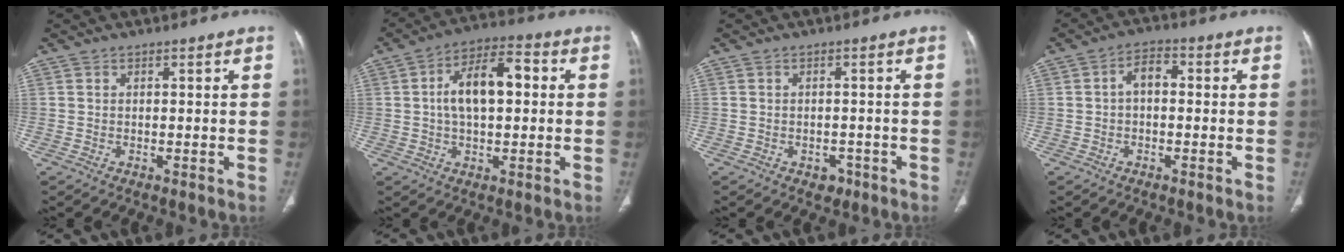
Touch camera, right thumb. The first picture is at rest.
{"total": 11.7, "force": [1.4, 6.1, 9.9], "torque": [-0.166, 0.027, 0.016]}
{"total": 2.2, "force": [-1.1, 1.7, 0.8], "torque": [0.003, 0.007, -0.009]}
{"total": 4.3, "force": [-0.1, 2.6, 3.4], "torque": [-0.049, 0.017, -0.010]}